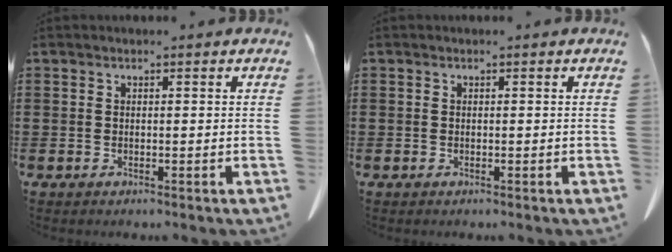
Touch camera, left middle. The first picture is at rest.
{"total": 0.0}